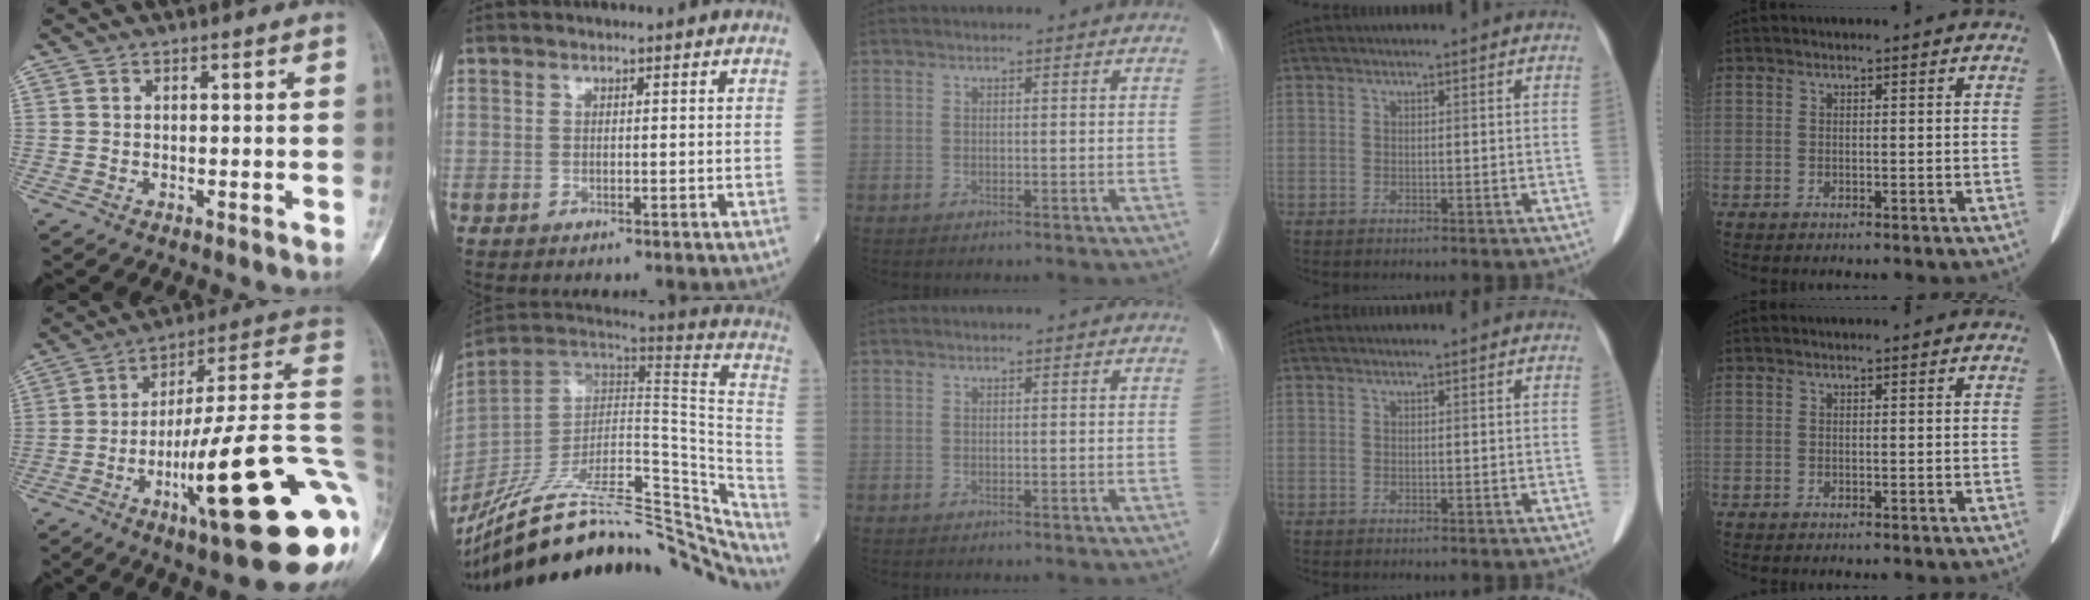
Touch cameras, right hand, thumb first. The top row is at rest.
{"thumb": {"total": 28.4, "force": [-7.9, 5.3, 26.8], "torque": [-0.315, 0.037, -0.117]}, "index": {"total": 36.3, "force": [-29.8, 9.5, 18.5], "torque": [-0.245, -0.030, -0.415]}}